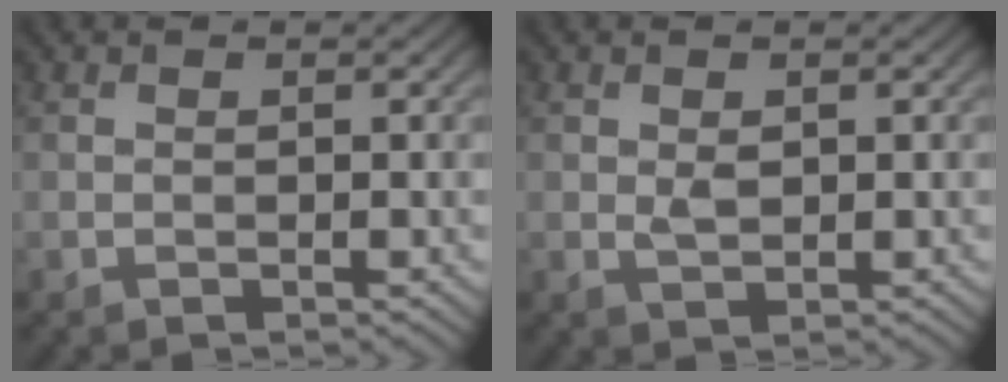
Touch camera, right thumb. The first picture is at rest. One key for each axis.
{"total": 1.4, "fx": 0.2, "fy": 0.8, "fz": 1.1, "tx": -0.024, "ty": -0.003, "tz": 0.007}